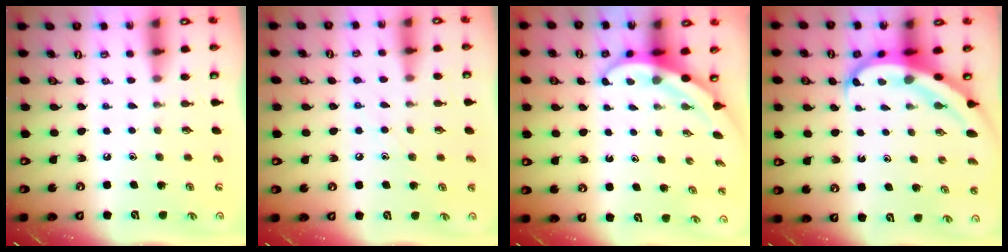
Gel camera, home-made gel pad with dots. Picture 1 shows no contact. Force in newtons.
{"total": 6.4, "press": 6.4, "slide": 0.3}
{"total": 3.9, "press": 3.9, "slide": 0.3}
{"total": 7.0, "press": 6.8, "slide": 1.7}